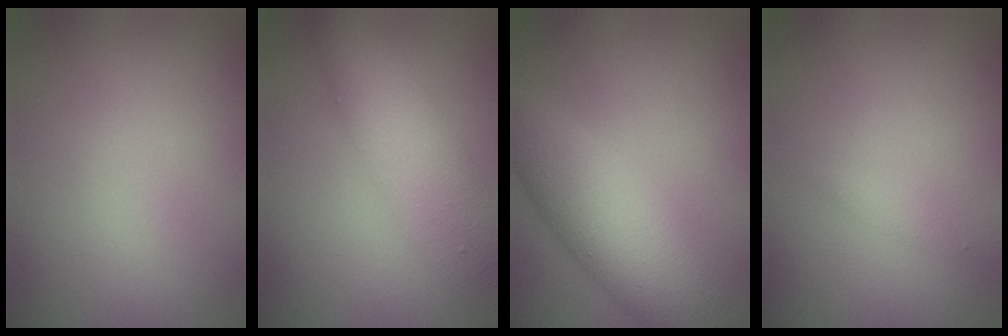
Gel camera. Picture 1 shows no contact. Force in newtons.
{"total": 7.3, "press": 7.3, "slide": 0.3}
{"total": 7.0, "press": 7.0, "slide": 0.0}
{"total": 0.6, "press": 0.6, "slide": 0.0}